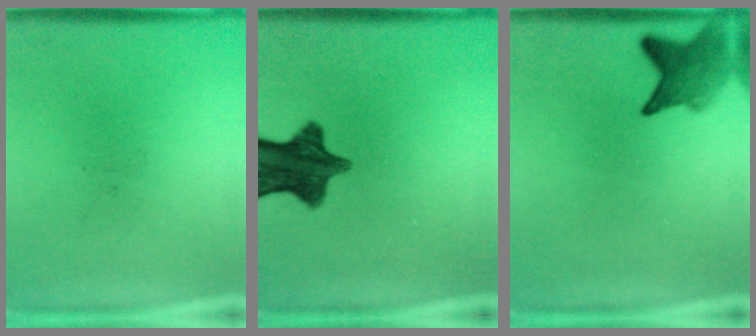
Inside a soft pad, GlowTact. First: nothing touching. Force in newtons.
{"total": 10.9}
{"total": 4.7}